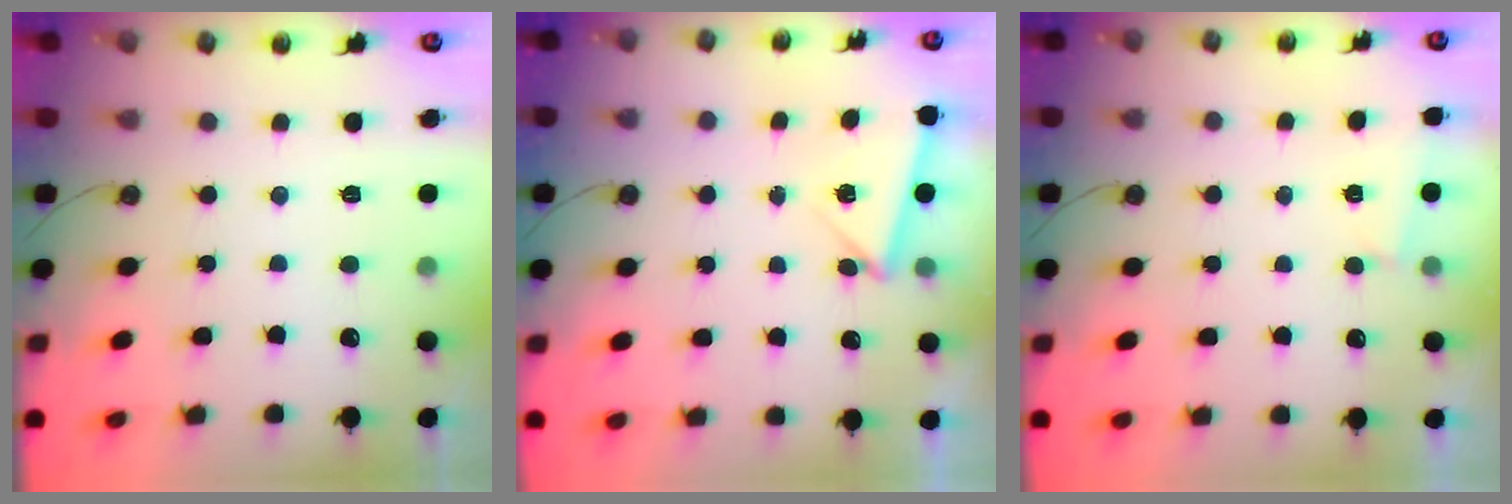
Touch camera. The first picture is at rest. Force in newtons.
{"total": 3.6, "press": 3.1, "slide": 1.9}
{"total": 1.0, "press": 0.9, "slide": 0.4}